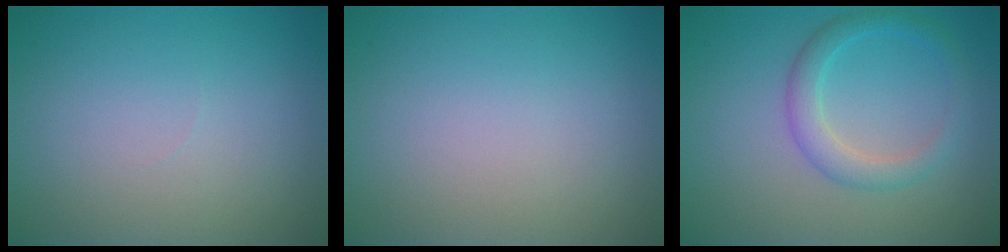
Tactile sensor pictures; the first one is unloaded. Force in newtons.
{"total": 0.0}
{"total": 2.7, "press": 2.7, "slide": 0.1}